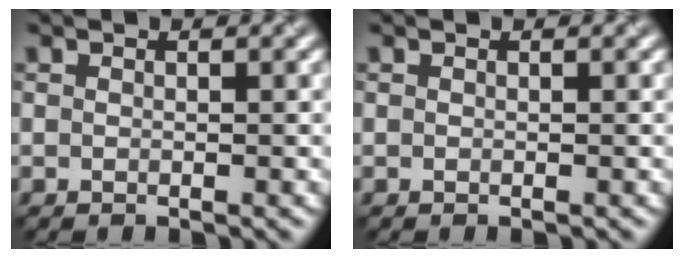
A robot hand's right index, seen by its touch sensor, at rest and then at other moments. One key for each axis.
{"total": 0.0}